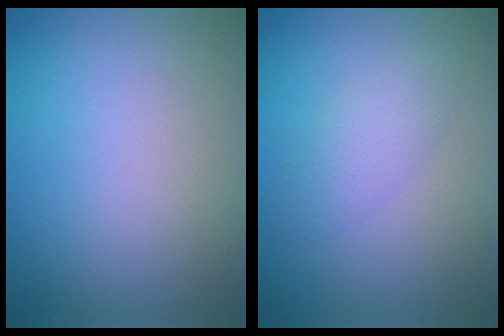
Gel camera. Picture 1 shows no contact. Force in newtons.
{"total": 2.2, "press": 2.2, "slide": 0.1}